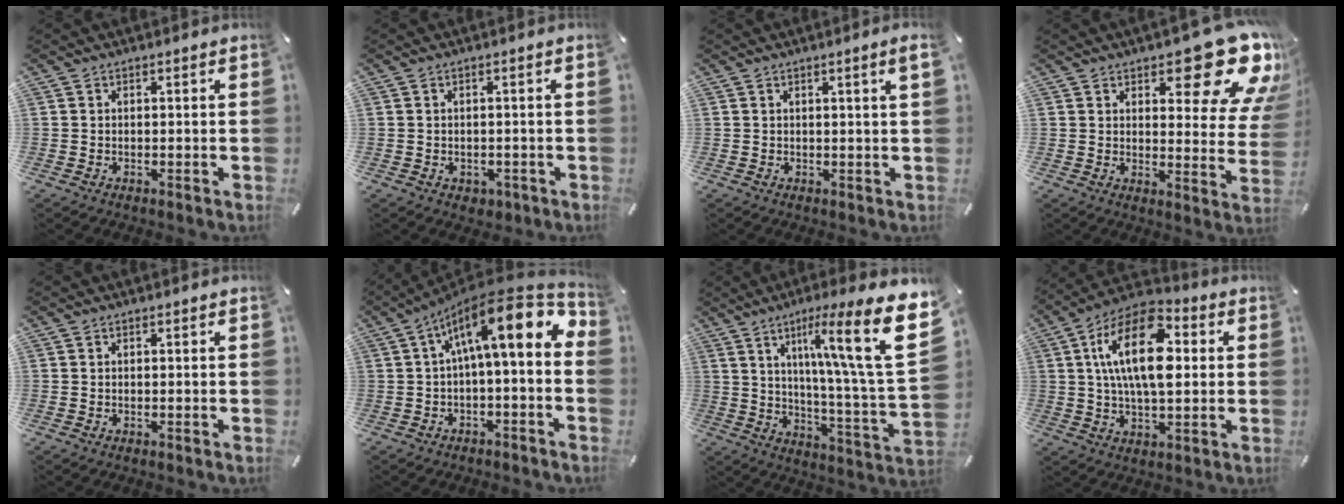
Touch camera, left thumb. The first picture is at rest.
{"total": 1.9, "force": [-0.6, 1.6, 0.7], "torque": [-0.012, 0.005, -0.012]}
{"total": 2.3, "force": [0.8, 0.1, 2.2], "torque": [-0.040, 0.000, 0.013]}
{"total": 18.8, "force": [12.0, 7.7, 12.4], "torque": [-0.142, -0.096, 0.197]}
{"total": 0.0}
{"total": 17.5, "force": [4.3, 6.1, 15.8], "torque": [-0.244, -0.023, 0.065]}
{"total": 23.8, "force": [9.7, 3.8, 21.4], "torque": [-0.309, -0.067, 0.134]}
{"total": 17.8, "force": [3.5, 9.1, 14.8], "torque": [-0.273, -0.001, 0.055]}